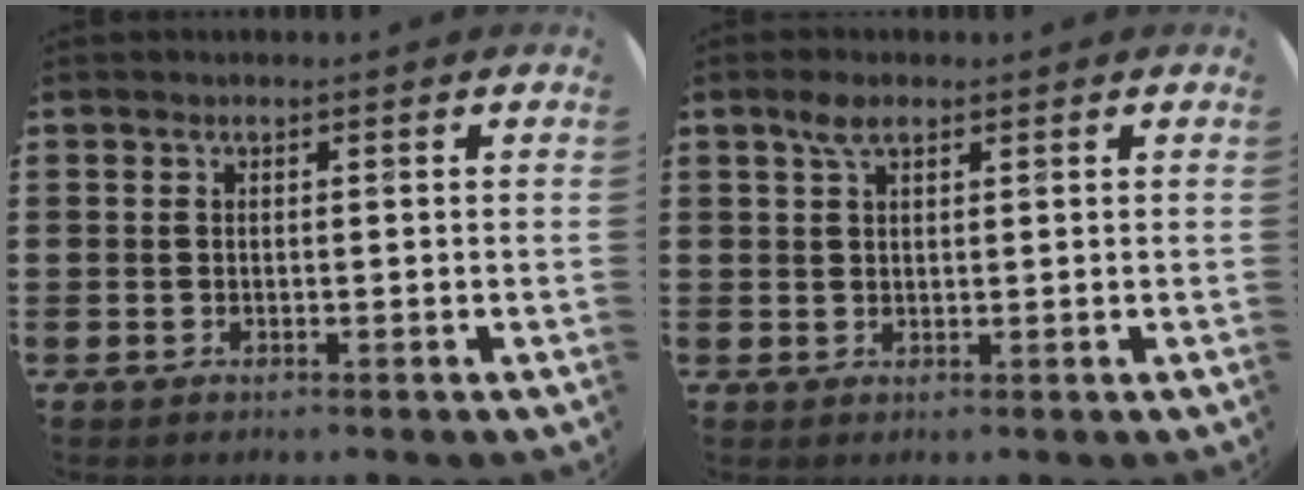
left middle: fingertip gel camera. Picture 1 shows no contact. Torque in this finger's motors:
{"motor_torque": [0.38, -0.36, 0.06, 0.03]}